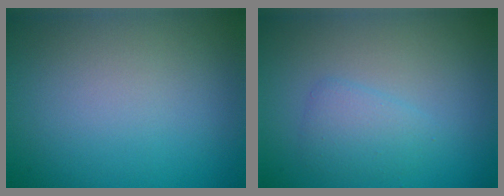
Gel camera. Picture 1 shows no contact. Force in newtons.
{"total": 1.9, "press": 1.9, "slide": 0.1}